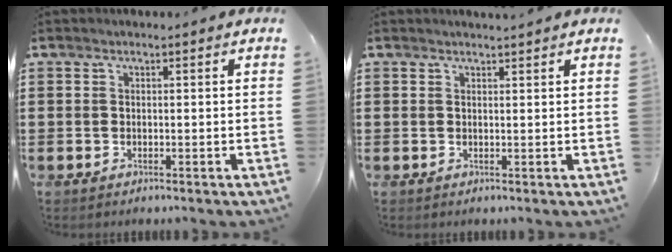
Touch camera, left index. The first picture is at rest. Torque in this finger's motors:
{"motor_torque": [-0.95, -0.35, -0.13, -0.03]}